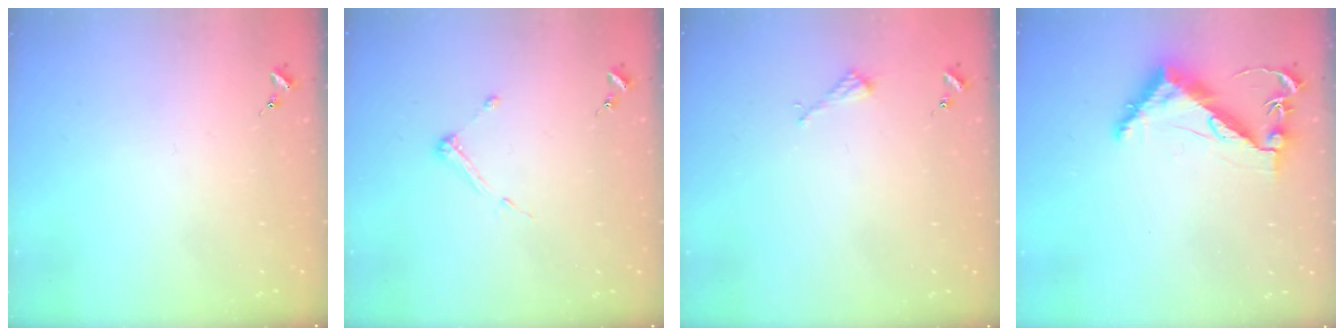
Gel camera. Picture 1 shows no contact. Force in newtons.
{"total": 4.4, "press": 4.3, "slide": 0.5}
{"total": 2.2, "press": 2.2, "slide": 0.2}
{"total": 9.7, "press": 9.6, "slide": 1.0}